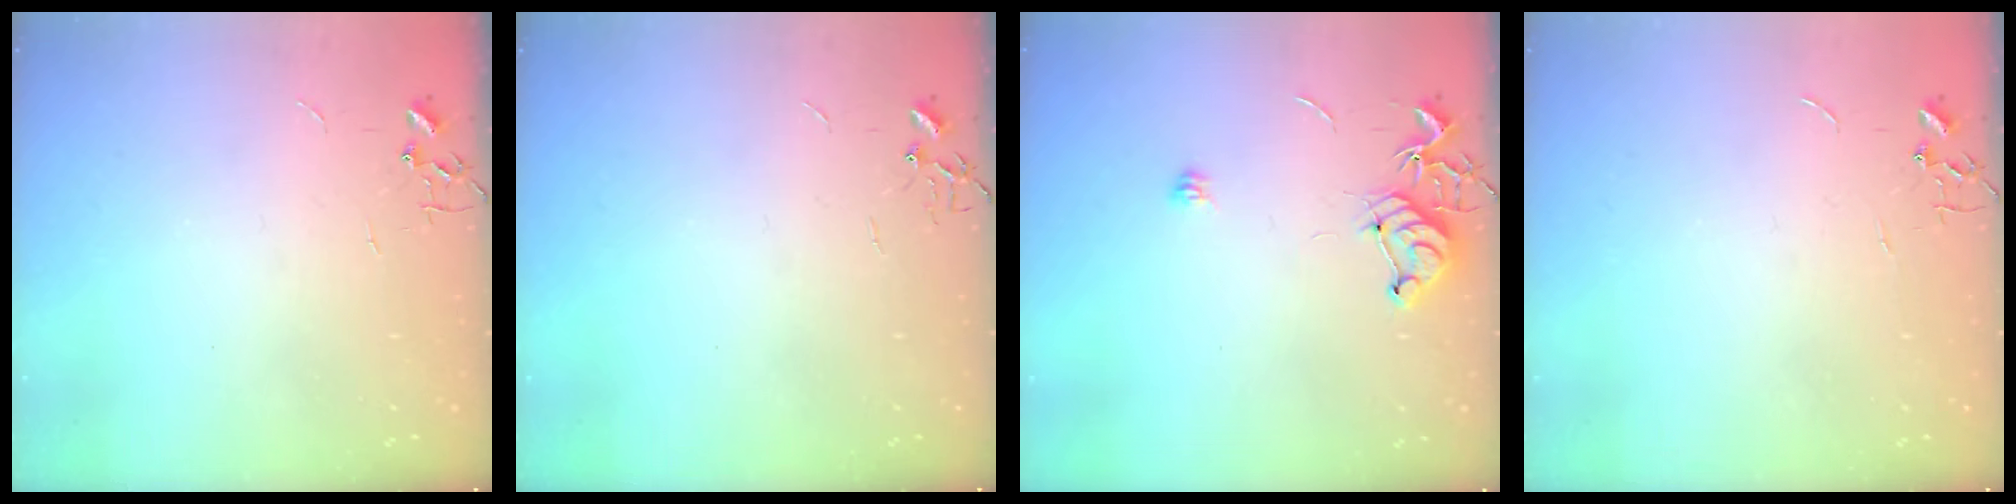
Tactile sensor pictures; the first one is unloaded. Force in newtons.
{"total": 0.0}
{"total": 9.0, "press": 9.0, "slide": 0.6}
{"total": 0.0}